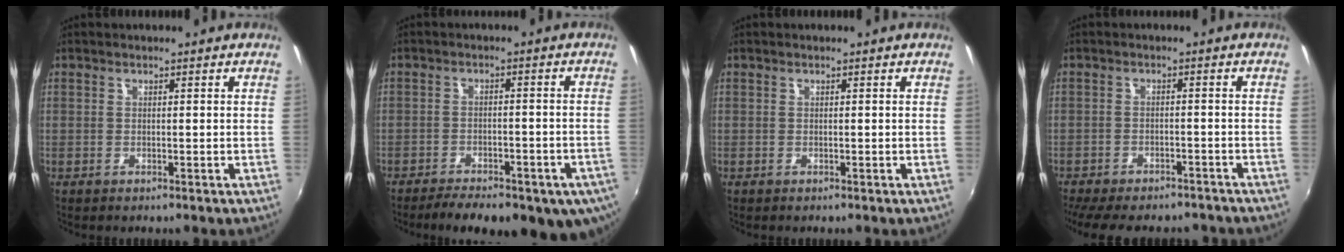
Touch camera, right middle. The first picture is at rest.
{"total": 16.1, "force": [-11.0, 6.1, 10.0], "torque": [-0.171, -0.037, -0.141]}
{"total": 0.0}
{"total": 15.4, "force": [-13.0, 4.9, 6.7], "torque": [-0.144, -0.026, -0.177]}